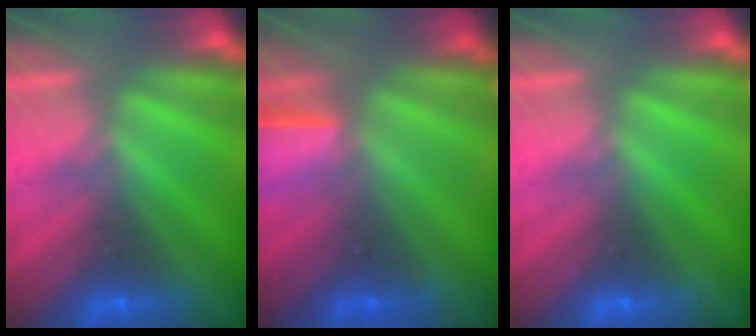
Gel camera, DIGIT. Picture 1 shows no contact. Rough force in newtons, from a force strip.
{"total": 1.4}
{"total": 0.0}